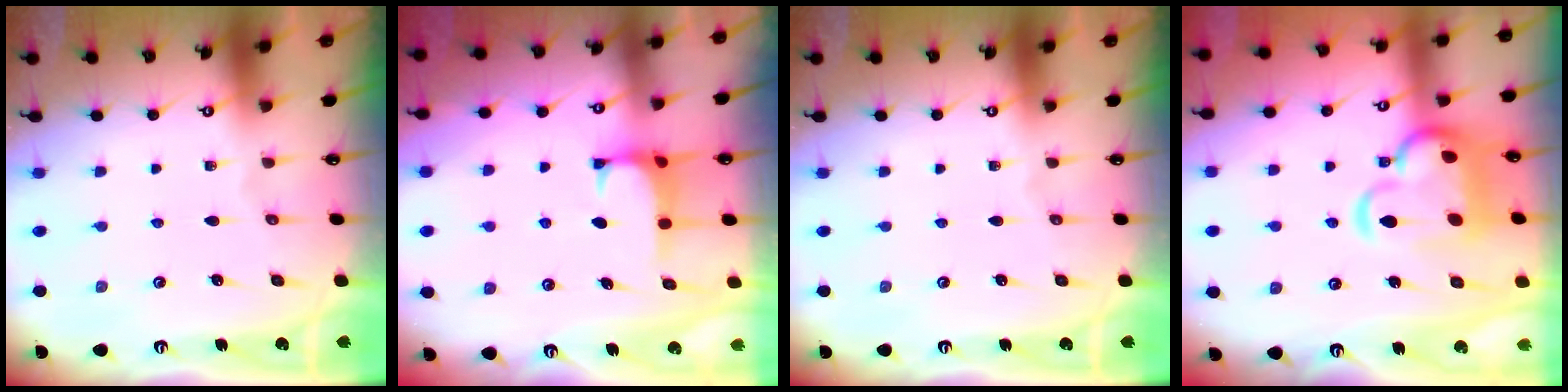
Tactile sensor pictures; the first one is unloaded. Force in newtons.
{"total": 0.5, "press": 0.4, "slide": 0.3}
{"total": 0.0}
{"total": 11.2, "press": 11.1, "slide": 2.0}